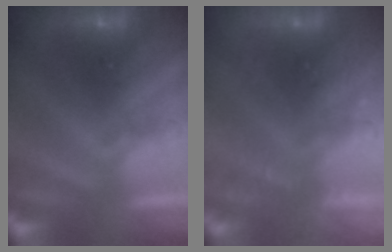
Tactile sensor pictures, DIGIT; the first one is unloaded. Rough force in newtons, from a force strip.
{"total": 2.6}